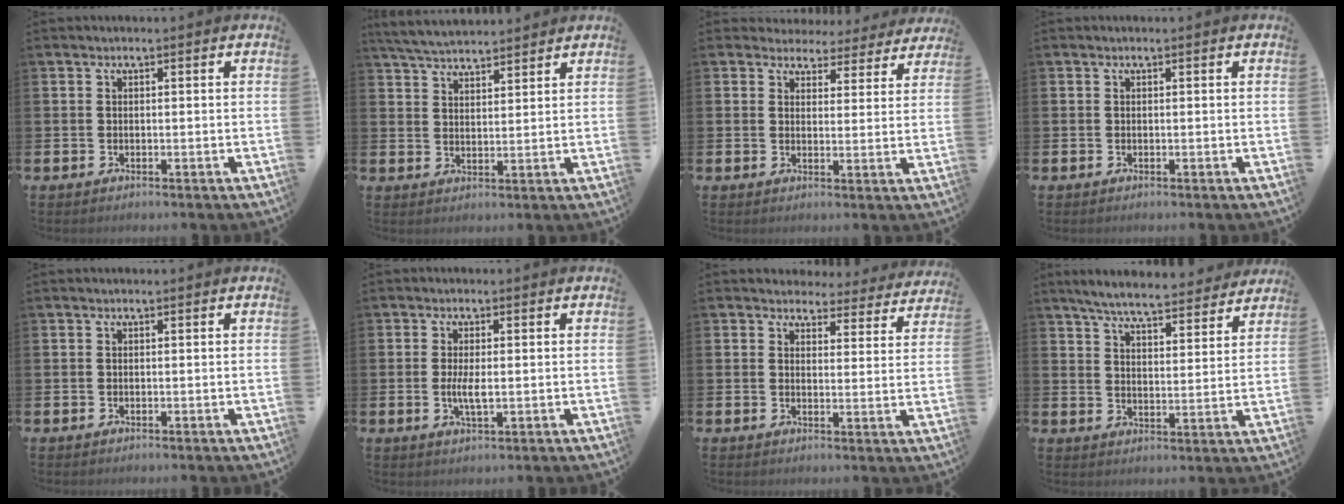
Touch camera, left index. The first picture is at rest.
{"total": 4.8, "force": [4.7, 0.5, 0.7], "torque": [-0.034, -0.019, 0.087]}
{"total": 3.7, "force": [3.3, 1.6, 0.3], "torque": [-0.013, -0.024, 0.054]}
{"total": 0.0}
{"total": 0.0}
{"total": 3.0, "force": [-0.1, 1.0, 2.9], "torque": [-0.050, -0.001, -0.003]}
{"total": 3.8, "force": [3.5, 1.4, 0.3], "torque": [-0.012, -0.024, 0.059]}
{"total": 6.7, "force": [6.4, 0.7, 1.8], "torque": [-0.056, -0.037, 0.111]}